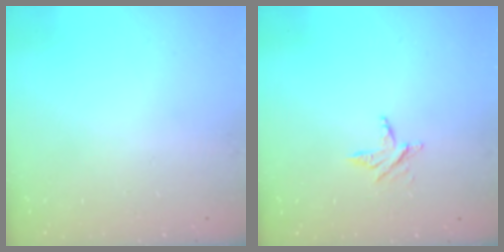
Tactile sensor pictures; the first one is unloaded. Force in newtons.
{"total": 3.6, "press": 3.6, "slide": 0.4}